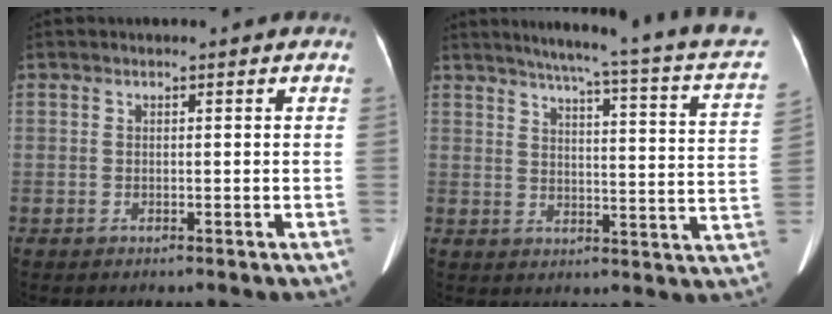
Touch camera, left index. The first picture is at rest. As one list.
[{"total": 23.0, "force": [19.3, -0.1, 12.4], "torque": [-0.175, -0.042, 0.224]}]